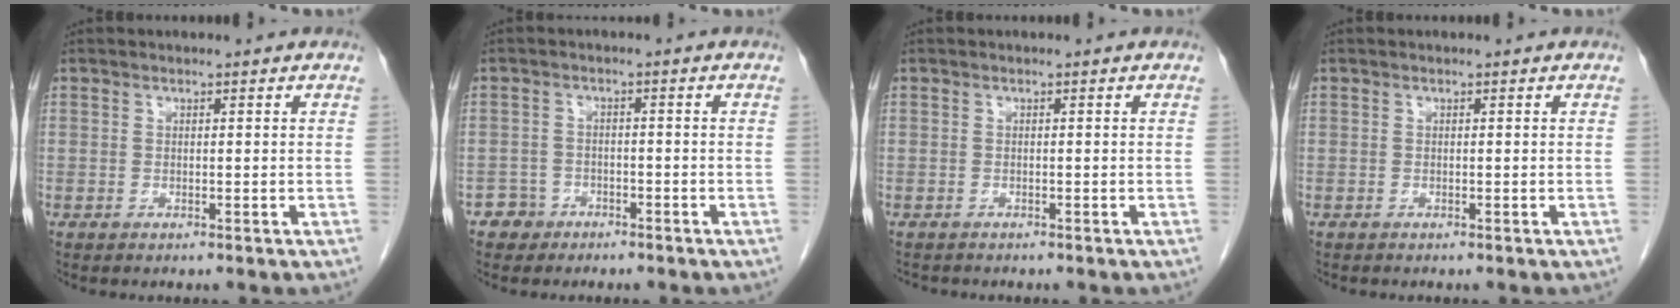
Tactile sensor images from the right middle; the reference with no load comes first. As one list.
[{"total": 2.8, "force": [-1.9, 2.0, -0.2], "torque": [0.001, 0.012, -0.033]}, {"total": 1.5, "force": [-1.4, 0.5, 0.3], "torque": [-0.013, -0.003, -0.020]}, {"total": 0.0}]